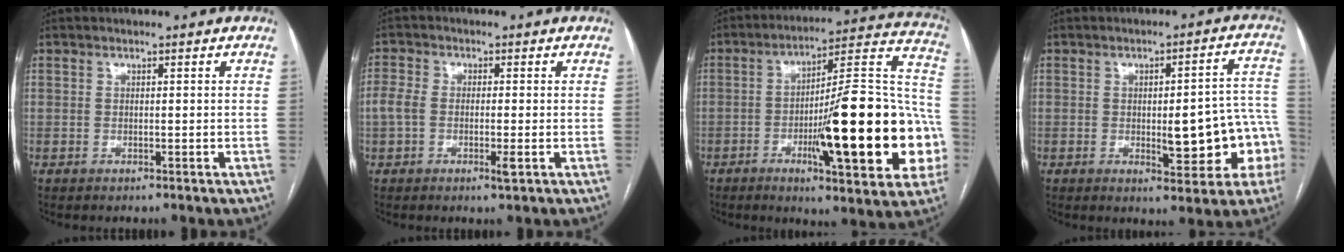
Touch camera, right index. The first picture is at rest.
{"total": 4.4, "force": [-1.1, 1.8, 3.9], "torque": [-0.090, 0.005, -0.020]}
{"total": 25.6, "force": [-6.0, 4.1, 24.6], "torque": [-0.297, 0.017, -0.077]}
{"total": 12.1, "force": [-2.7, 3.6, 11.3], "torque": [-0.124, 0.028, -0.024]}